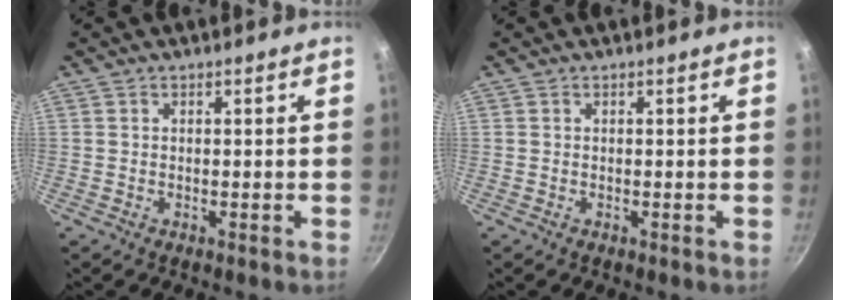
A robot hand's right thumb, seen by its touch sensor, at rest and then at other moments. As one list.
[{"total": 0.0}]